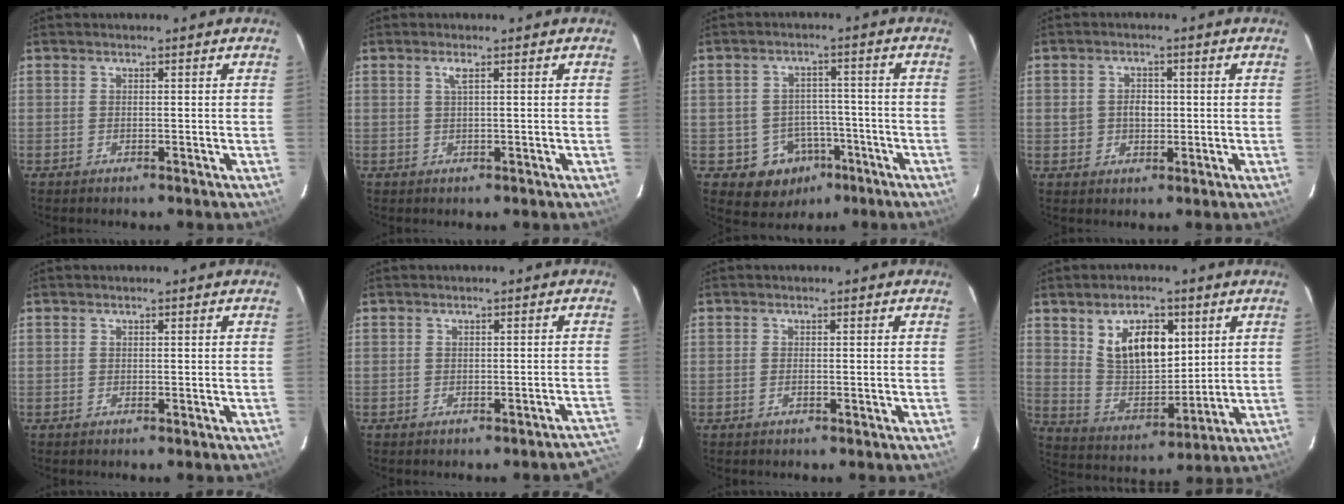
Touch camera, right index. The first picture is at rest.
{"total": 1.2, "force": [0.5, -0.2, 1.1], "torque": [-0.023, 0.002, 0.010]}
{"total": 8.1, "force": [-4.0, 6.9, 1.6], "torque": [-0.038, 0.030, -0.034]}
{"total": 3.5, "force": [0.1, 3.0, 1.9], "torque": [-0.032, 0.009, 0.005]}
{"total": 0.0}
{"total": 3.8, "force": [-3.1, 1.5, 1.6], "torque": [-0.004, 0.020, -0.023]}
{"total": 0.6, "force": [-0.2, 0.1, 0.6], "torque": [-0.012, 0.001, -0.005]}
{"total": 12.8, "force": [5.3, 7.2, 9.2], "torque": [-0.156, 0.005, 0.112]}